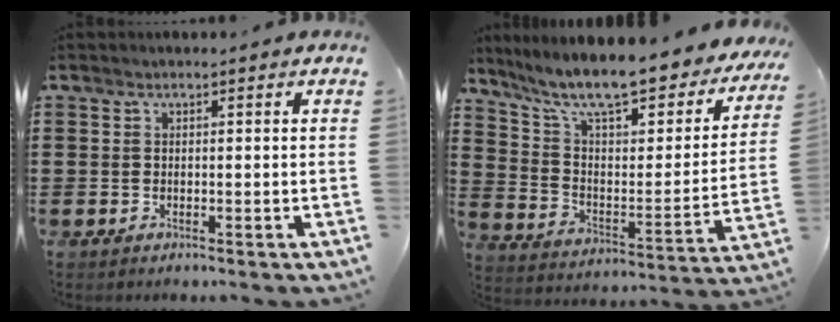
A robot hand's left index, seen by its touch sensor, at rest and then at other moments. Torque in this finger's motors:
{"motor_torque": [2.14, 0.00, 1.05, 0.21]}